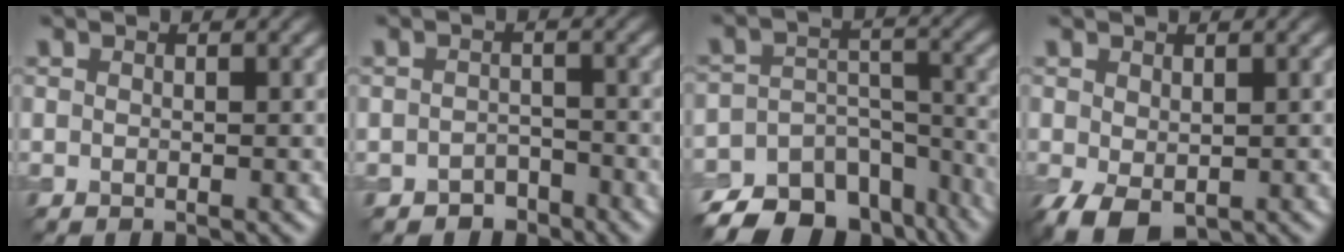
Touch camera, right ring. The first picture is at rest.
{"total": 1.8, "force": [-1.5, 1.0, 0.3], "torque": [0.001, 0.007, -0.026]}
{"total": 12.3, "force": [-9.6, 6.6, 3.8], "torque": [-0.054, 0.000, -0.128]}
{"total": 3.3, "force": [-1.0, 2.1, 2.3], "torque": [-0.055, -0.013, -0.014]}